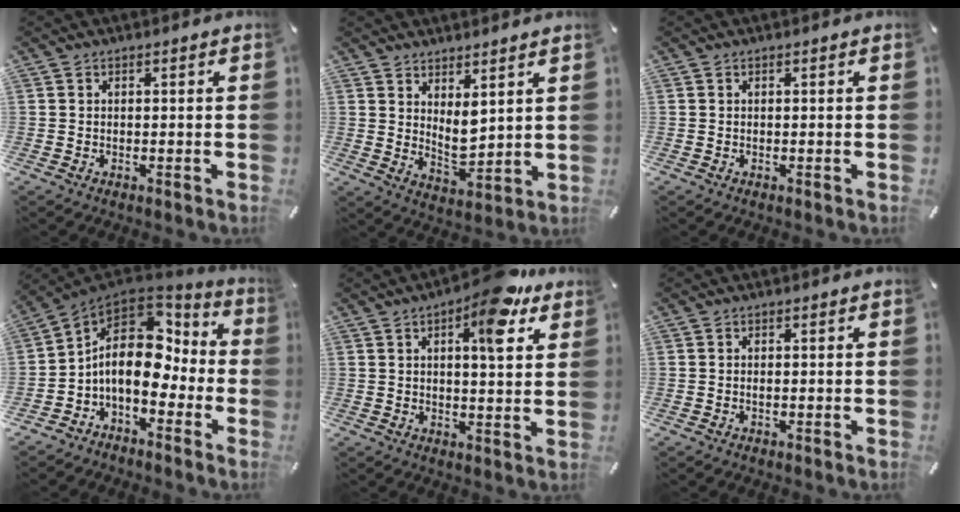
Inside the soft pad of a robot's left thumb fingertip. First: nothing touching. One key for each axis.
{"total": 5.7, "fx": 3.6, "fy": 2.7, "fz": 3.5, "tx": -0.052, "ty": -0.029, "tz": 0.065}
{"total": 0.0}
{"total": 13.7, "fx": -0.8, "fy": 9.4, "fz": 9.9, "tx": -0.176, "ty": -0.009, "tz": -0.014}
{"total": 11.6, "fx": 6.2, "fy": 3.5, "fz": 9.1, "tx": -0.123, "ty": -0.033, "tz": 0.096}
{"total": 0.7, "fx": -0.3, "fy": 0.2, "fz": 0.6, "tx": -0.014, "ty": -0.005, "tz": -0.005}